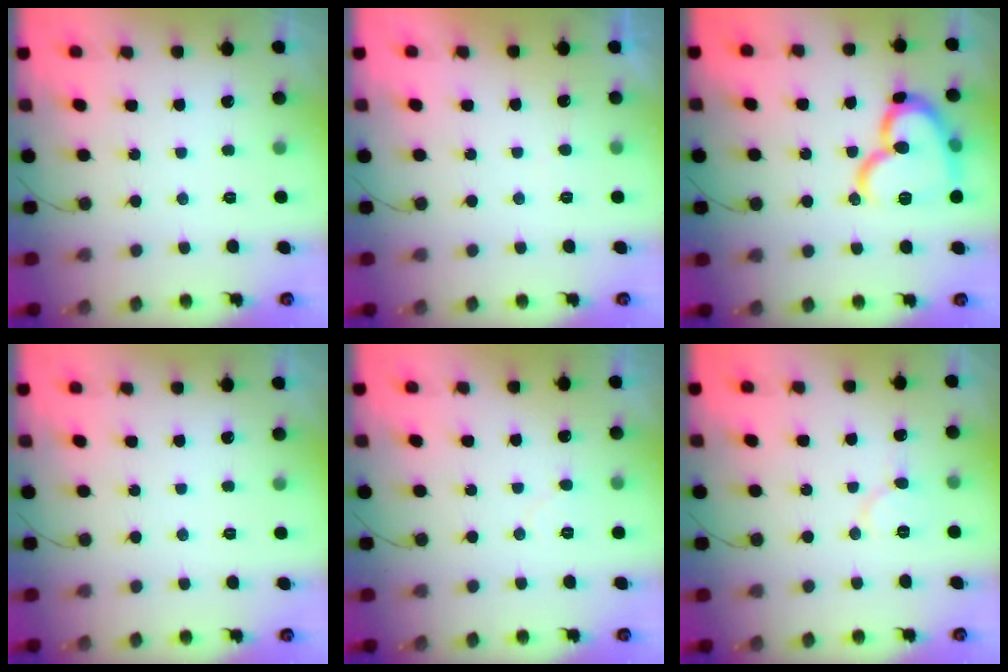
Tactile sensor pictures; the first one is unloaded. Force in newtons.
{"total": 3.7, "press": 3.7, "slide": 0.3}
{"total": 18.4, "press": 18.3, "slide": 2.4}
{"total": 0.0}
{"total": 3.7, "press": 3.7, "slide": 0.4}
{"total": 4.9, "press": 4.9, "slide": 0.2}